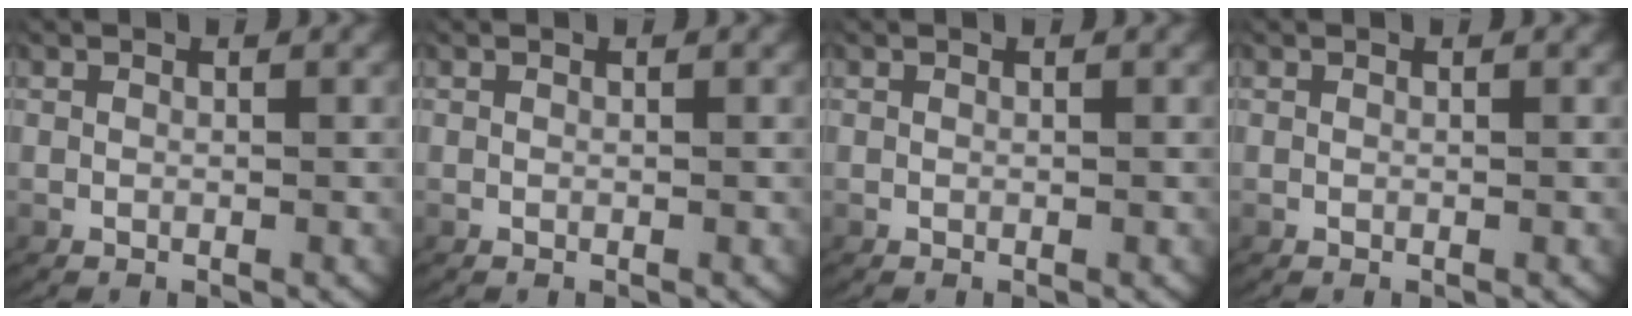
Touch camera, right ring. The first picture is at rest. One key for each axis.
{"total": 0.0}
{"total": 0.0}
{"total": 0.0}